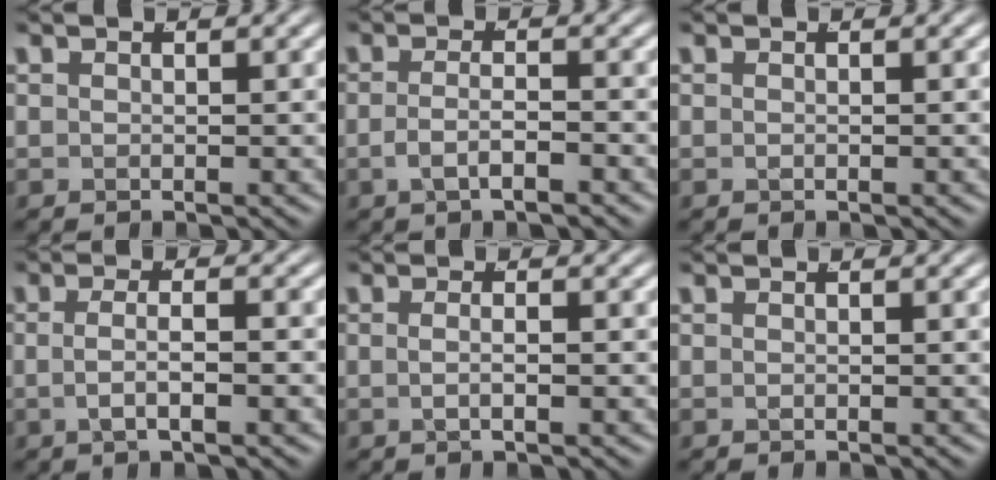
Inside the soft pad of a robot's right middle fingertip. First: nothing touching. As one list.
[{"total": 2.4, "force": [-1.7, 0.4, 1.7], "torque": [-0.031, -0.011, -0.024]}, {"total": 0.0}, {"total": 2.7, "force": [-1.0, 0.5, 2.5], "torque": [-0.040, -0.007, -0.015]}, {"total": 1.4, "force": [-0.7, -0.3, 1.3], "torque": [-0.025, -0.007, -0.007]}, {"total": 0.0}]